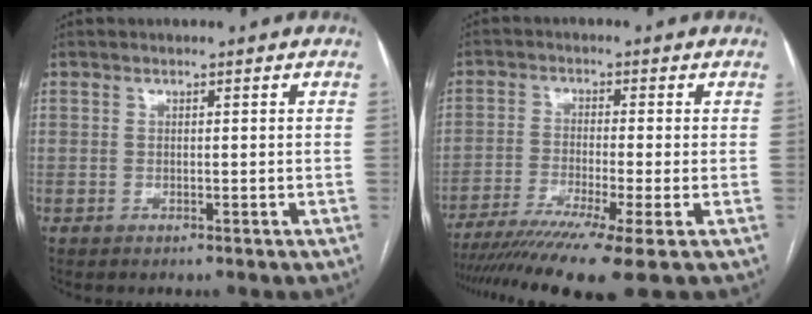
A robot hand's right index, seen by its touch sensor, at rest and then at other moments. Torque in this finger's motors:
{"motor_torque": [1.15, -0.99, 0.79, 0.19]}